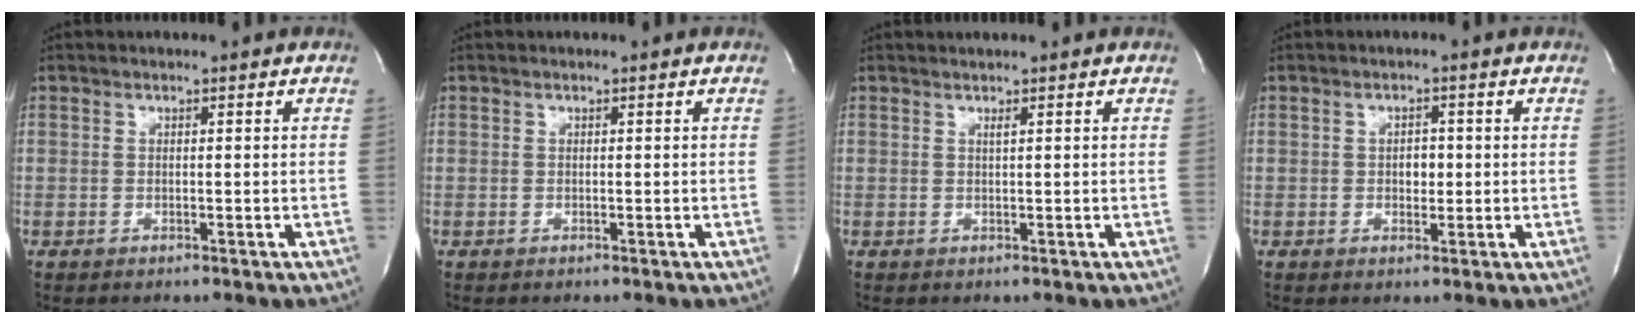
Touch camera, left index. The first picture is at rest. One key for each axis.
{"total": 0.0}
{"total": 0.5, "fx": 0.3, "fy": -0.3, "fz": 0.3, "tx": -0.016, "ty": -0.002, "tz": 0.011}
{"total": 2.1, "fx": -0.3, "fy": 1.3, "fz": 1.6, "tx": -0.025, "ty": -0.003, "tz": -0.004}